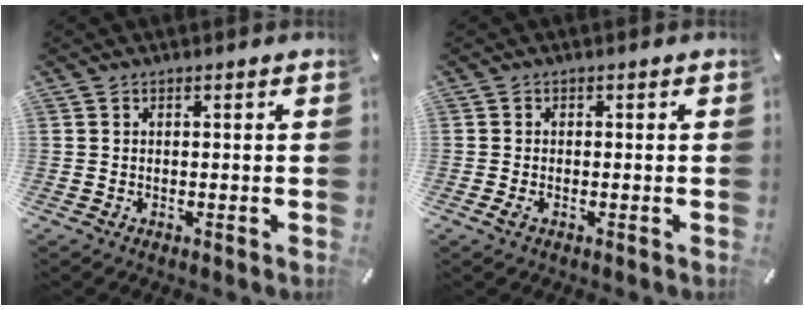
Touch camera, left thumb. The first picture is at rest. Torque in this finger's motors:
{"motor_torque": [-0.11, -0.09, -0.03, -0.04, 0.03]}